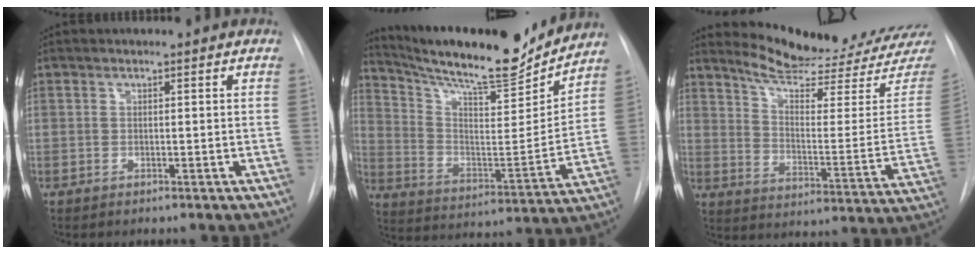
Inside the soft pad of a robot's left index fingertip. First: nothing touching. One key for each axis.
{"total": 21.2, "fx": 19.2, "fy": 2.6, "fz": 8.6, "tx": -0.153, "ty": -0.031, "tz": 0.299}
{"total": 20.5, "fx": 19.6, "fy": 0.8, "fz": 6.0, "tx": -0.091, "ty": -0.106, "tz": 0.257}